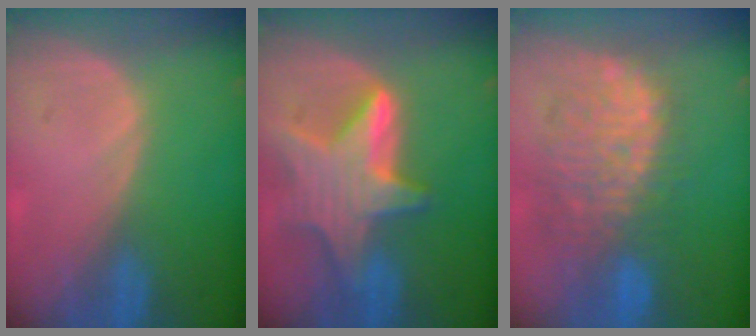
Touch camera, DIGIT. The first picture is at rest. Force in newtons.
{"total": 9.5, "press": 9.5, "slide": 0.6}
{"total": 10.7, "press": 10.0, "slide": 3.9}